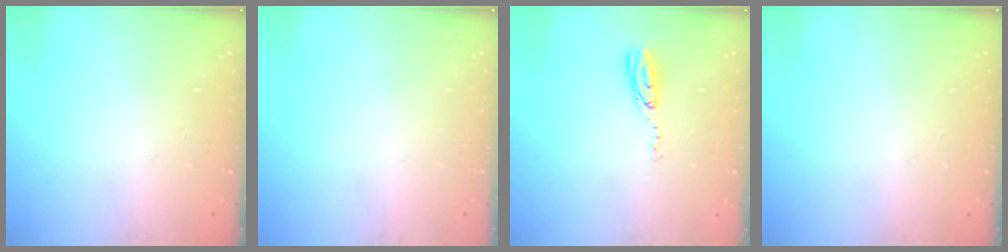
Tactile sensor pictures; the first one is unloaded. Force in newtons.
{"total": 0.0}
{"total": 5.9, "press": 5.9, "slide": 0.4}
{"total": 0.0}